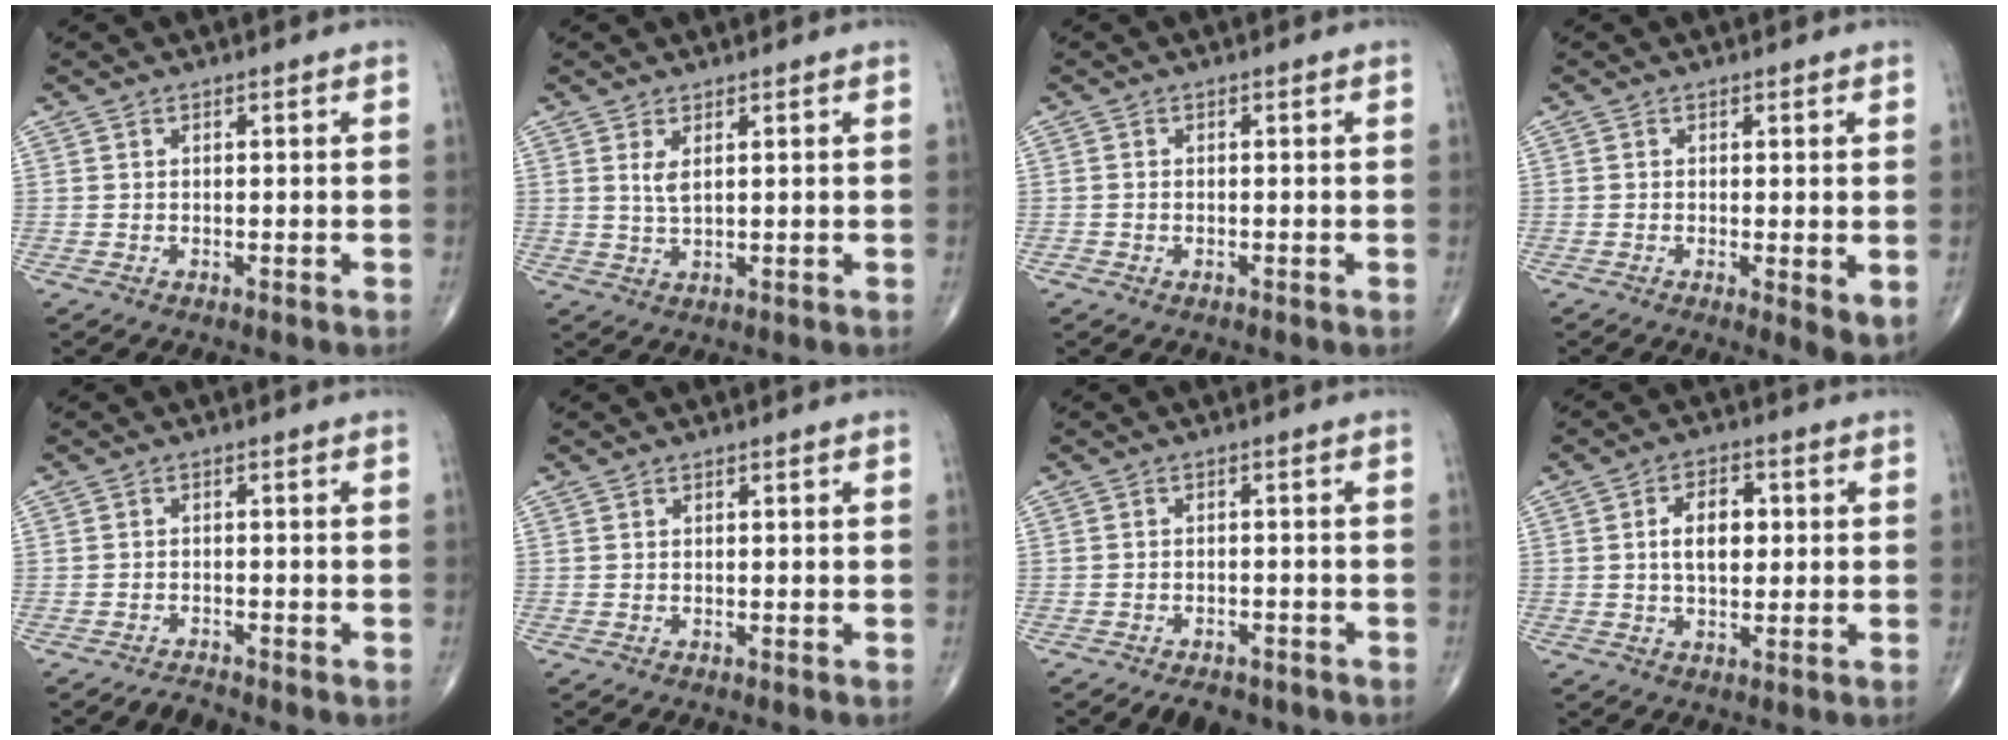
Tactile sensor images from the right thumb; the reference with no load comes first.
{"total": 2.5, "force": [1.0, 0.8, 2.1], "torque": [-0.044, -0.009, 0.026]}
{"total": 0.7, "force": [-0.3, 0.5, 0.3], "torque": [-0.008, 0.004, -0.004]}
{"total": 4.2, "force": [-0.4, 1.3, 4.0], "torque": [-0.060, -0.015, -0.009]}
{"total": 1.5, "force": [-1.5, 0.2, 0.1], "torque": [-0.007, 0.002, -0.028]}
{"total": 0.0}
{"total": 5.9, "force": [-4.2, 3.2, 2.6], "torque": [-0.029, 0.019, -0.056]}
{"total": 7.1, "force": [0.8, 4.2, 5.6], "torque": [-0.078, 0.007, 0.010]}